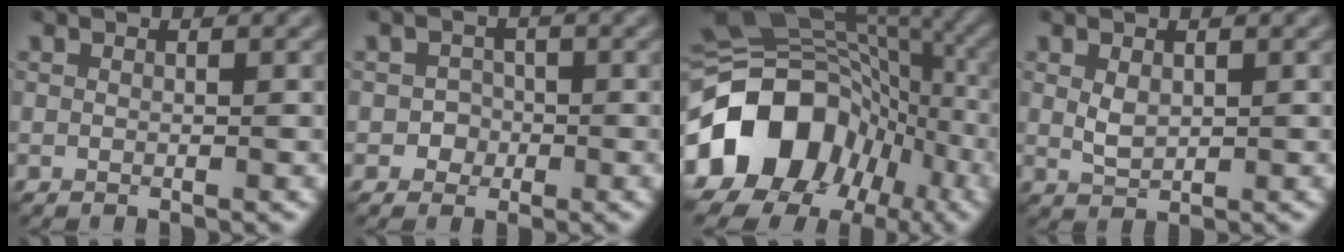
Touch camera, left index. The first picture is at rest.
{"total": 1.5, "force": [-0.5, 1.4, 0.2], "torque": [0.007, 0.002, -0.012]}
{"total": 16.8, "force": [-5.0, 13.0, 9.3], "torque": [-0.182, -0.005, -0.089]}
{"total": 1.6, "force": [0.4, 1.0, 1.2], "torque": [-0.030, -0.002, 0.012]}